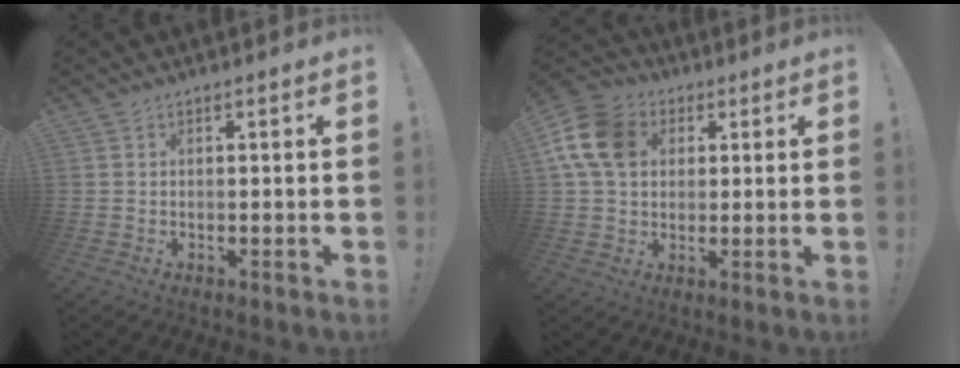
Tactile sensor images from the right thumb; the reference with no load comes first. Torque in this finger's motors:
{"motor_torque": [1.07, 1.08, 0.59, -0.34, 0.05]}